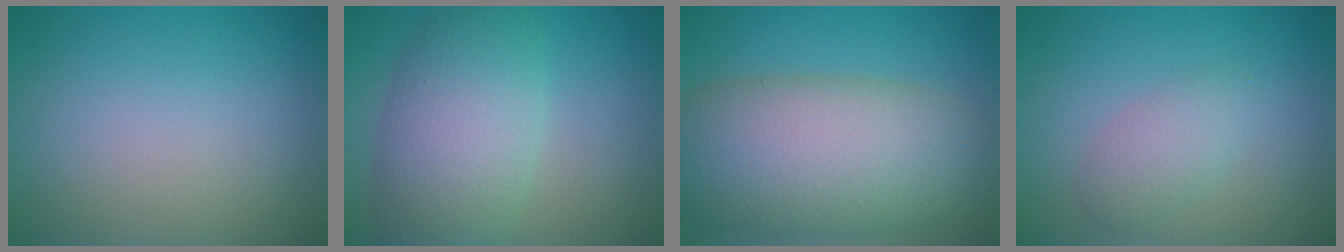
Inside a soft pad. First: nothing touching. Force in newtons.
{"total": 7.9, "press": 7.9, "slide": 0.3}
{"total": 11.6, "press": 11.6, "slide": 0.9}
{"total": 2.2, "press": 2.2, "slide": 0.0}